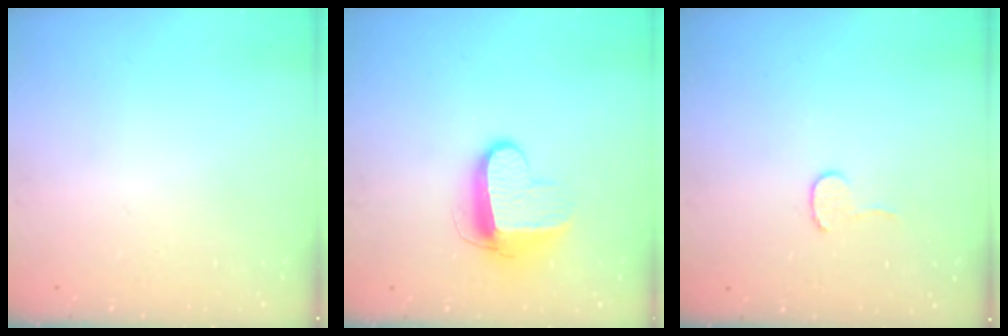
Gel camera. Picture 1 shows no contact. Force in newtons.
{"total": 9.6, "press": 9.6, "slide": 0.9}
{"total": 4.1, "press": 4.1, "slide": 0.4}